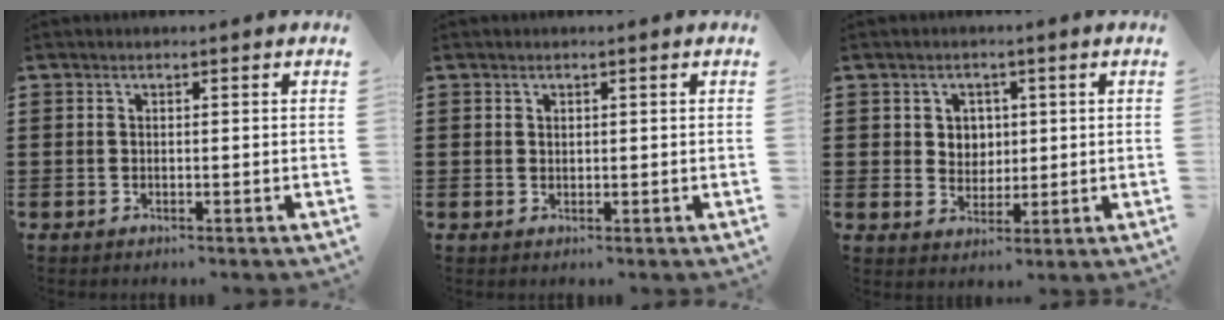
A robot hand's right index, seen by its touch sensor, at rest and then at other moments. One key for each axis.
{"total": 0.6, "fx": 0.4, "fy": 0.5, "fz": 0.2, "tx": -0.005, "ty": 0.002, "tz": 0.007}
{"total": 3.4, "fx": 1.1, "fy": 3.1, "fz": 0.8, "tx": -0.022, "ty": 0.009, "tz": 0.016}